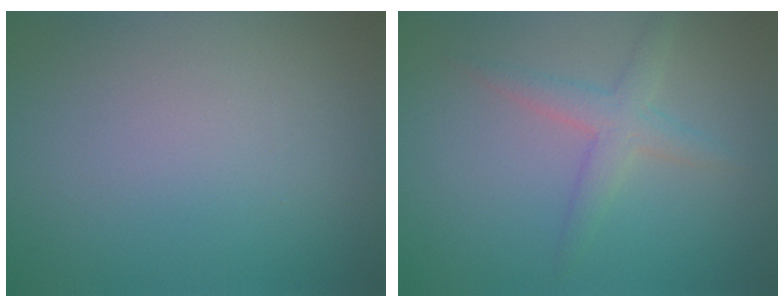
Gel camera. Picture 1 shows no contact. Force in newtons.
{"total": 2.5, "press": 2.5, "slide": 0.1}